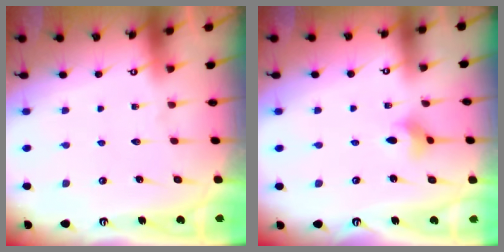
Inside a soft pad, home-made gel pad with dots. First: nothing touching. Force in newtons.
{"total": 3.1, "press": 3.0, "slide": 0.7}